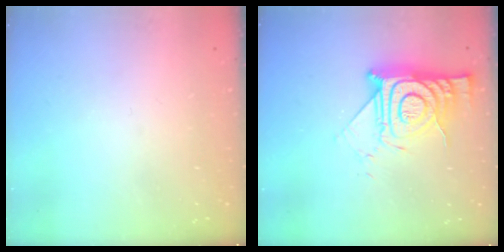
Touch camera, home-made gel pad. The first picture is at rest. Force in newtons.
{"total": 16.7, "press": 16.7, "slide": 1.2}